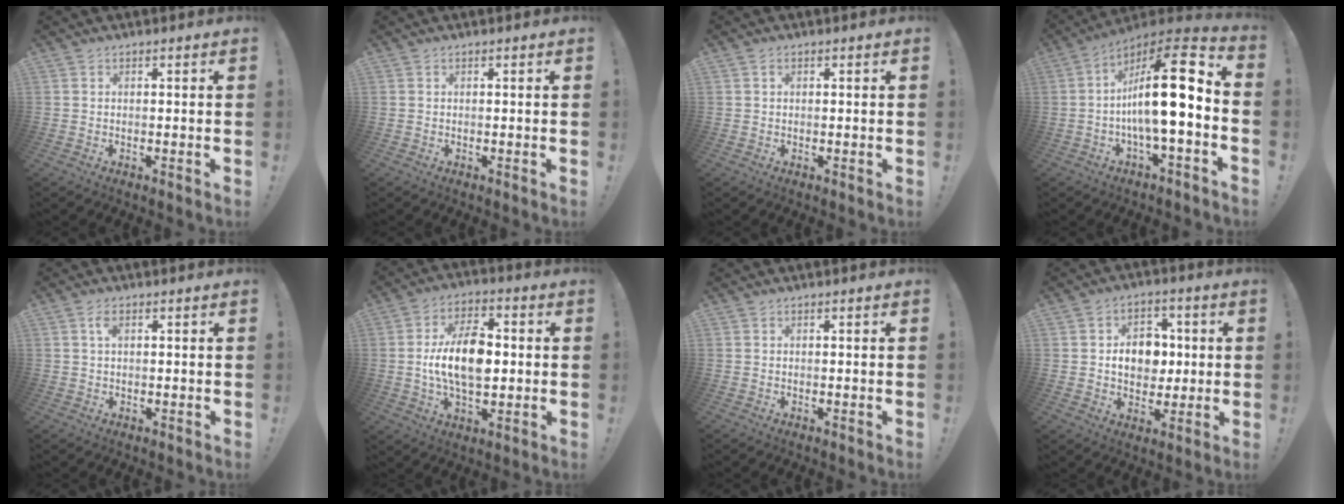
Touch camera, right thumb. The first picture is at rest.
{"total": 0.0}
{"total": 0.6, "force": [0.3, 0.6, 0.0], "torque": [0.009, -0.002, 0.003]}
{"total": 19.3, "force": [-1.1, 5.2, 18.5], "torque": [-0.288, 0.005, -0.026]}
{"total": 2.7, "force": [1.0, 2.0, 1.5], "torque": [-0.016, -0.001, 0.016]}
{"total": 15.4, "force": [0.0, 9.2, 12.4], "torque": [-0.216, 0.006, -0.001]}
{"total": 0.0}
{"total": 10.7, "force": [1.1, 8.6, 6.2], "torque": [-0.081, 0.006, 0.026]}